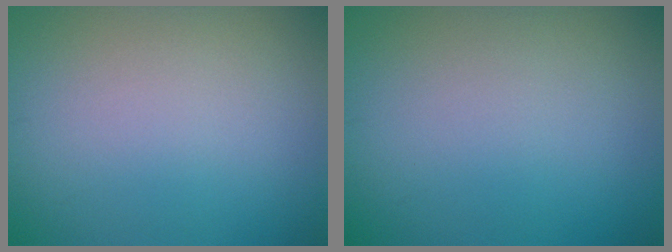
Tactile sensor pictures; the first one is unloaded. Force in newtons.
{"total": 0.0}